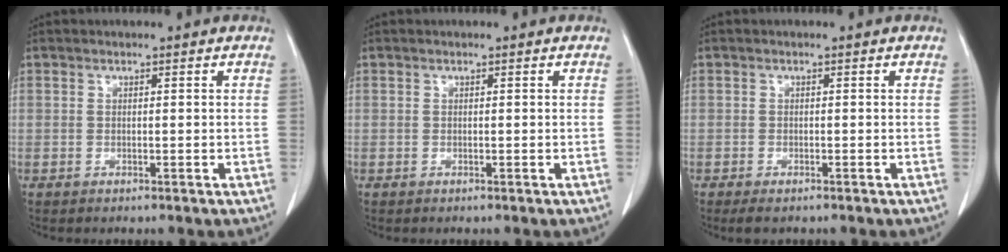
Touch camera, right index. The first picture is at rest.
{"total": 0.0}
{"total": 1.8, "force": [-1.4, 0.6, 1.0], "torque": [-0.022, -0.005, -0.018]}